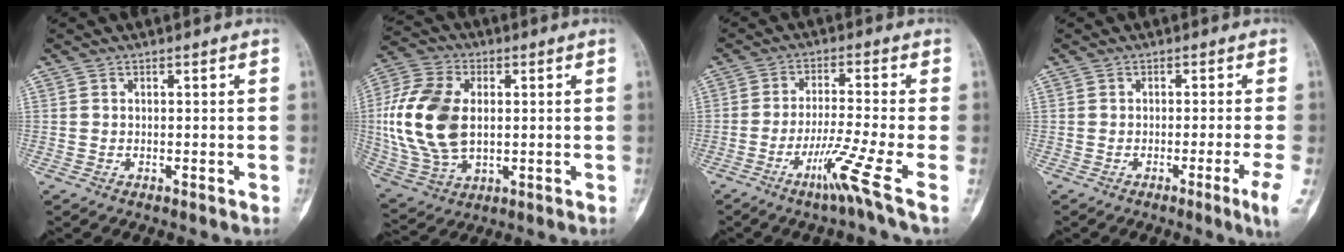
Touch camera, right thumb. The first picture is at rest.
{"total": 17.8, "force": [1.1, 11.5, 13.6], "torque": [-0.281, 0.000, 0.026]}
{"total": 8.9, "force": [-4.4, -1.3, 7.6], "torque": [-0.153, 0.004, -0.085]}
{"total": 4.4, "force": [-1.8, -0.7, 3.9], "torque": [-0.065, -0.007, -0.028]}